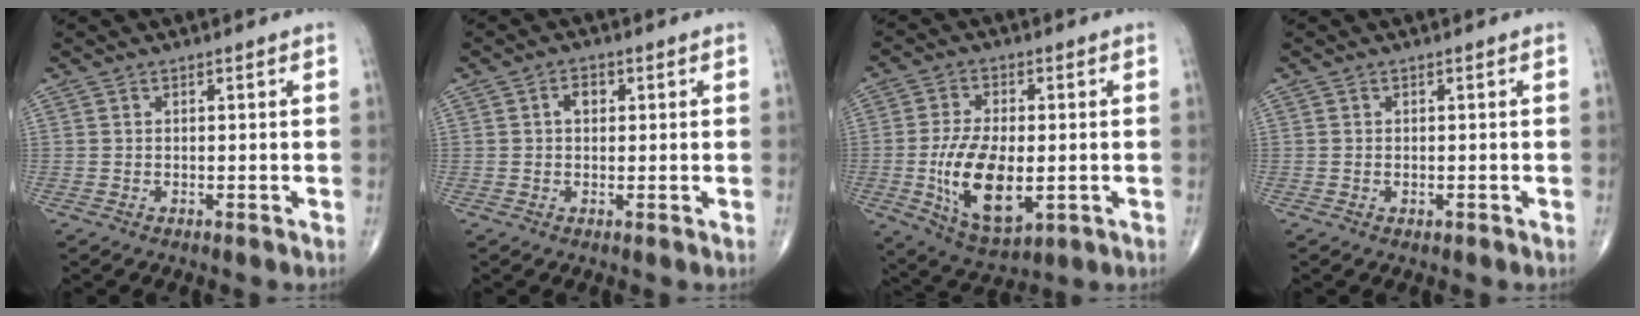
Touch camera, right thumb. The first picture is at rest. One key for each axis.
{"total": 2.5, "fx": 0.5, "fy": 1.8, "fz": 1.7, "tx": -0.020, "ty": 0.006, "tz": 0.006}
{"total": 14.0, "fx": -2.2, "fy": 7.1, "fz": 11.9, "tx": -0.212, "ty": -0.010, "tz": -0.027}
{"total": 0.6, "fx": -0.1, "fy": 0.4, "fz": 0.4, "tx": -0.003, "ty": 0.000, "tz": -0.001}